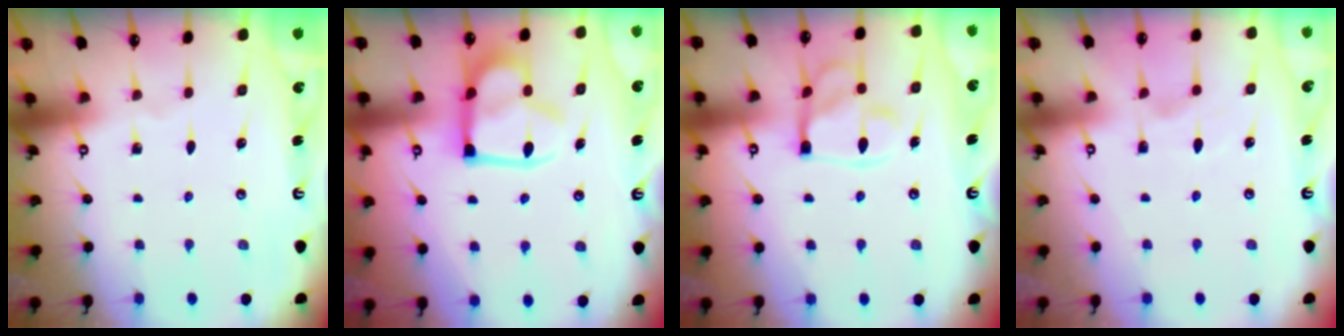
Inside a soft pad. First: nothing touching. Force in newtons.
{"total": 13.9, "press": 13.8, "slide": 1.7}
{"total": 14.3, "press": 14.2, "slide": 1.6}
{"total": 5.7, "press": 5.6, "slide": 1.3}